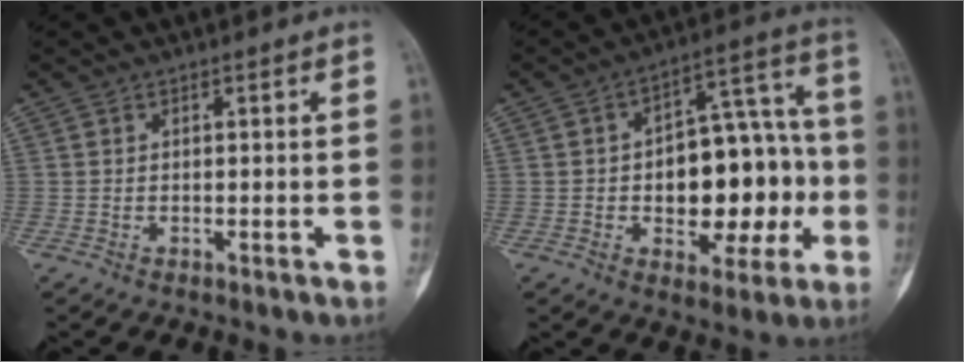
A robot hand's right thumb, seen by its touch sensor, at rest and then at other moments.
{"total": 19.4, "force": [-2.4, 10.9, 15.8], "torque": [-0.175, 0.047, -0.024]}